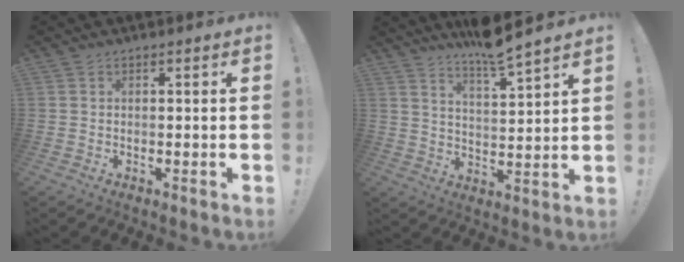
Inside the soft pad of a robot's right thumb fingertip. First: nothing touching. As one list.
[{"total": 8.6, "force": [7.6, -0.2, 3.9], "torque": [-0.064, -0.056, 0.128]}]